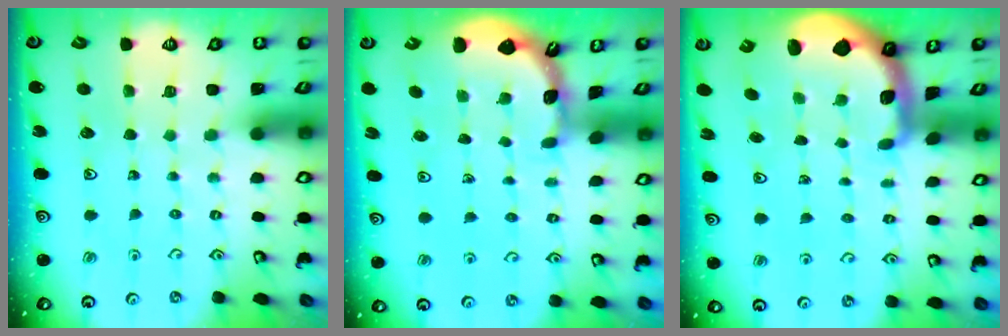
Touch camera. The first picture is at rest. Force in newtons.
{"total": 1.7, "press": 1.6, "slide": 0.1}
{"total": 1.9, "press": 1.9, "slide": 0.4}